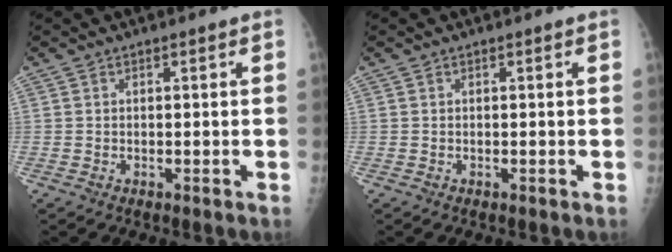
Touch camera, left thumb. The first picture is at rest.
{"total": 0.0}